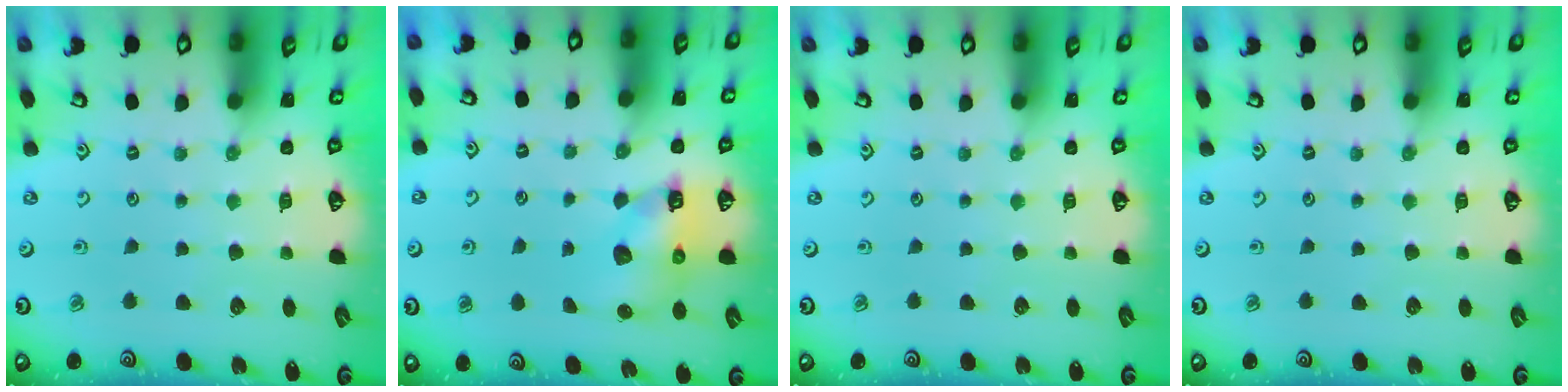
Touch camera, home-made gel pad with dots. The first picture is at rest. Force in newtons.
{"total": 7.1, "press": 7.0, "slide": 1.0}
{"total": 0.0}
{"total": 0.0}